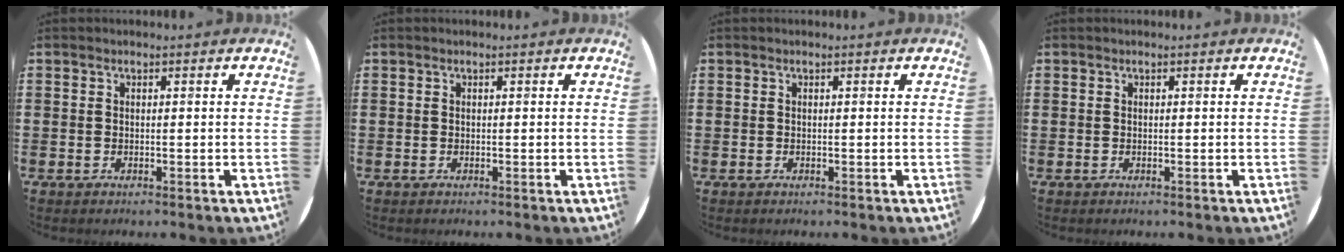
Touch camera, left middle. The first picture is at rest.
{"total": 0.0}
{"total": 0.0}
{"total": 0.0}